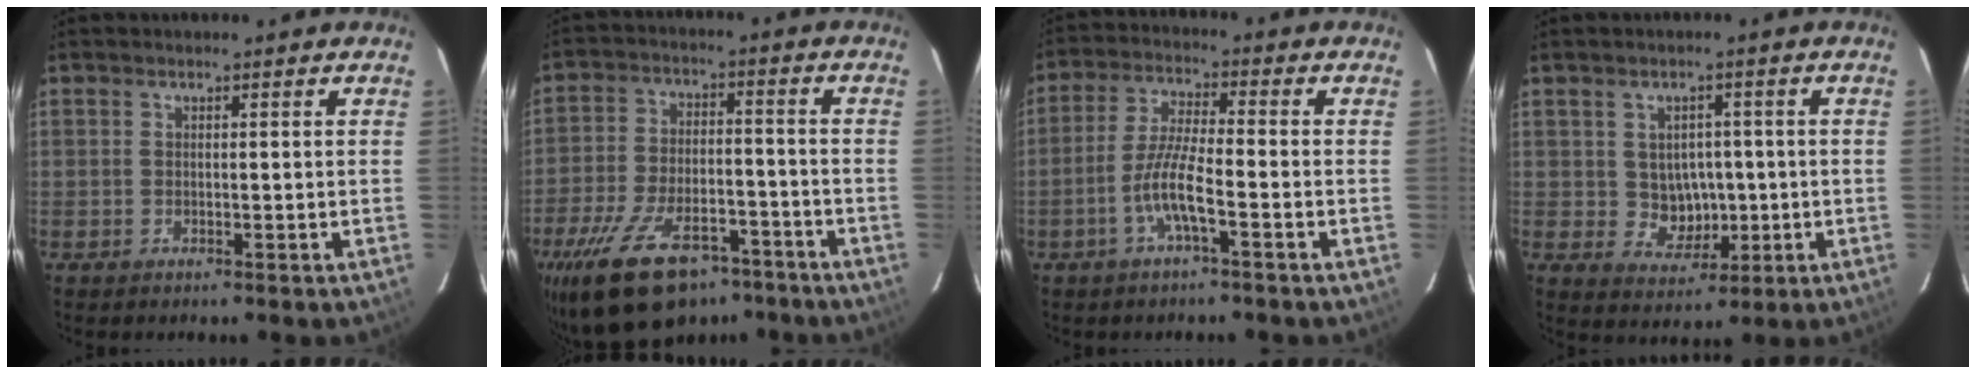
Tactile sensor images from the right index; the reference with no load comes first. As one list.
[{"total": 20.8, "force": [-14.2, 9.8, 11.6], "torque": [-0.247, -0.023, -0.223]}, {"total": 6.8, "force": [-3.1, 0.5, 6.1], "torque": [-0.128, 0.001, -0.059]}, {"total": 5.8, "force": [0.0, 5.4, 2.0], "torque": [-0.040, 0.009, 0.016]}]